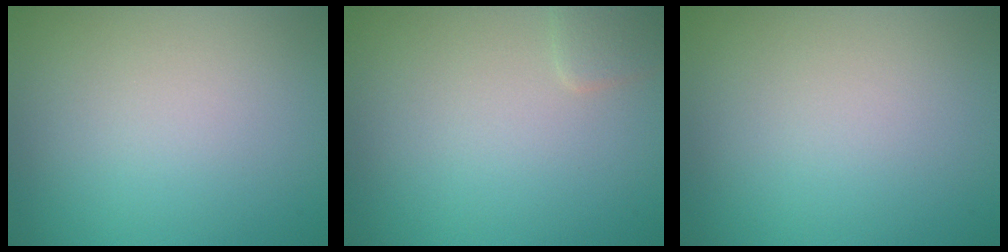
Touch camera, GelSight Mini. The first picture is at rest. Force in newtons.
{"total": 1.4, "press": 1.4, "slide": 0.1}
{"total": 0.0}